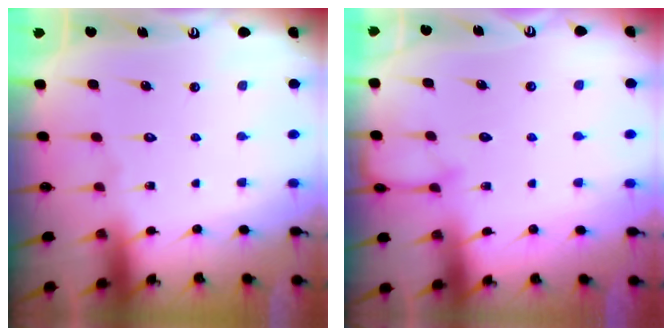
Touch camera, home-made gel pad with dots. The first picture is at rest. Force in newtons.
{"total": 4.9, "press": 4.9, "slide": 0.4}